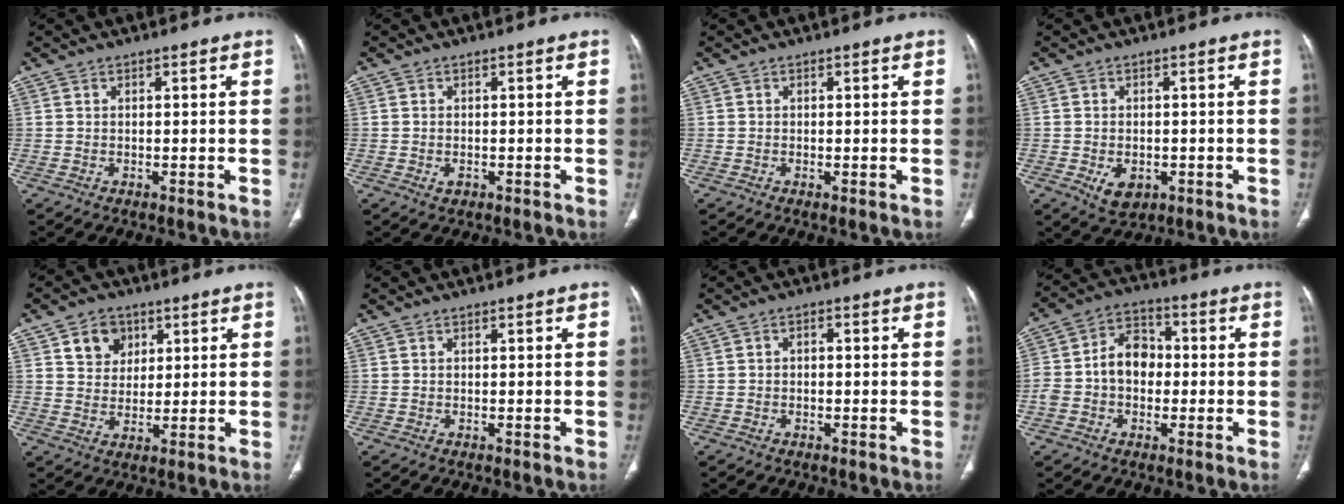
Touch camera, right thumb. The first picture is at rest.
{"total": 1.3, "force": [-0.4, 0.9, 0.8], "torque": [-0.014, 0.003, -0.004]}
{"total": 0.5, "force": [-0.1, 0.2, 0.5], "torque": [-0.013, -0.003, -0.003]}
{"total": 4.9, "force": [-1.6, 3.3, 3.2], "torque": [-0.047, 0.003, -0.013]}
{"total": 6.7, "force": [3.1, 5.4, 2.6], "torque": [-0.014, -0.012, 0.053]}
{"total": 0.0}
{"total": 1.1, "force": [-0.1, 0.8, 0.8], "torque": [-0.008, 0.005, -0.006]}
{"total": 9.8, "force": [-0.7, 7.4, 6.4], "torque": [-0.095, 0.037, -0.025]}